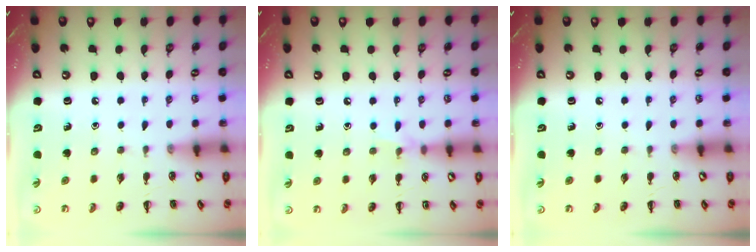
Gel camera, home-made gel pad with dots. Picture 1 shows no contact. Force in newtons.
{"total": 5.8, "press": 5.5, "slide": 1.6}
{"total": 0.0}